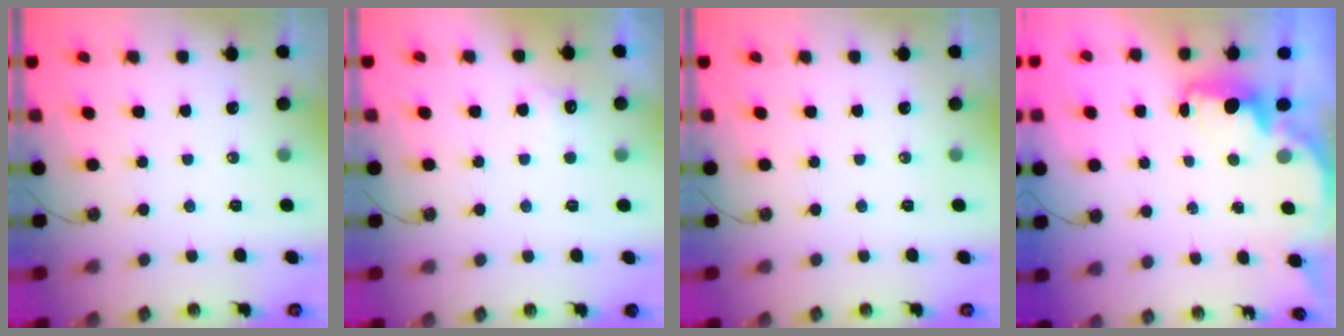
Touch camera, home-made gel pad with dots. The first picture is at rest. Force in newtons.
{"total": 4.5, "press": 4.3, "slide": 1.2}
{"total": 0.0}
{"total": 2.5, "press": 2.3, "slide": 0.8}